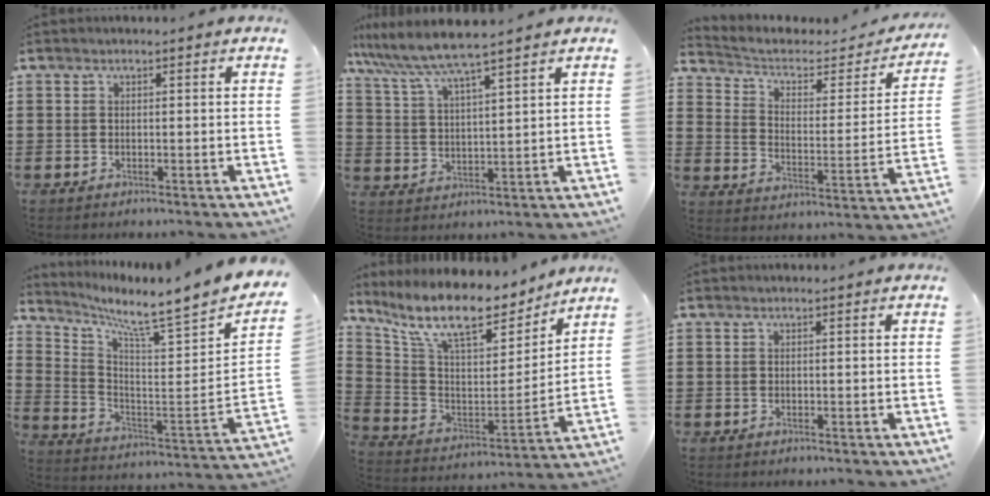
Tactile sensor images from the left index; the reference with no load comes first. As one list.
[{"total": 6.2, "force": [5.4, -0.3, 3.1], "torque": [-0.082, -0.030, 0.090]}, {"total": 3.8, "force": [2.5, 2.0, 2.2], "torque": [-0.058, -0.016, 0.035]}, {"total": 5.3, "force": [4.8, -0.5, 2.2], "torque": [-0.059, -0.073, 0.065]}, {"total": 12.4, "force": [9.8, 3.2, 6.9], "torque": [-0.167, -0.060, 0.166]}, {"total": 0.0}]